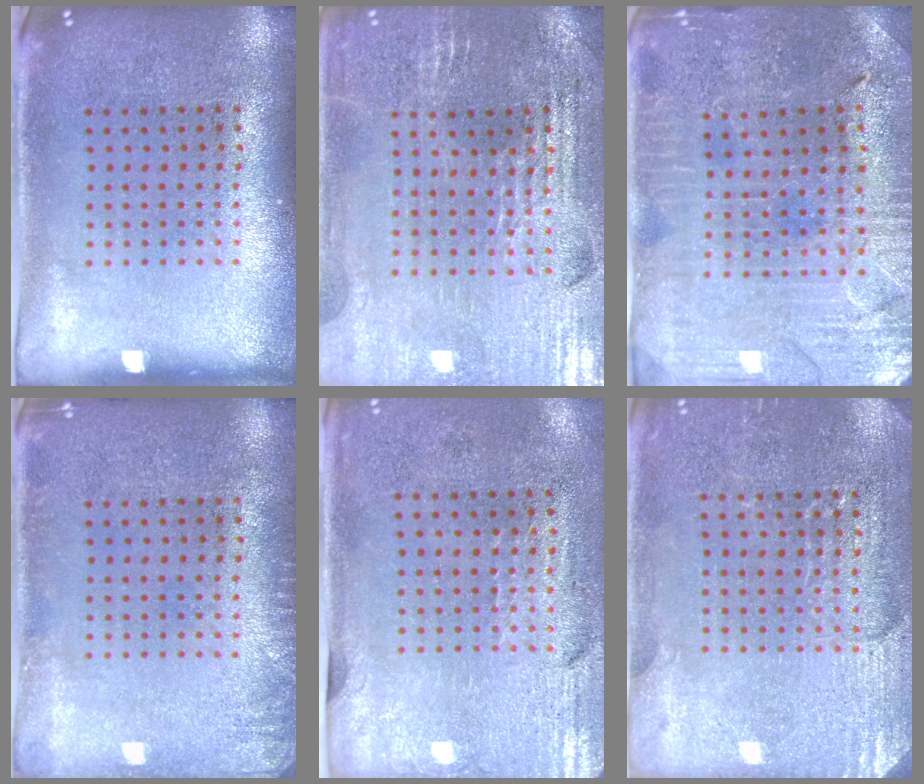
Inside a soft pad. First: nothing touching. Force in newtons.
{"total": 2.9, "press": 2.9, "slide": 0.6}
{"total": 1.5, "press": 1.4, "slide": 0.2}
{"total": 1.4, "press": 1.3, "slide": 0.2}
{"total": 2.9, "press": 2.5, "slide": 1.5}
{"total": 2.9, "press": 2.8, "slide": 0.6}